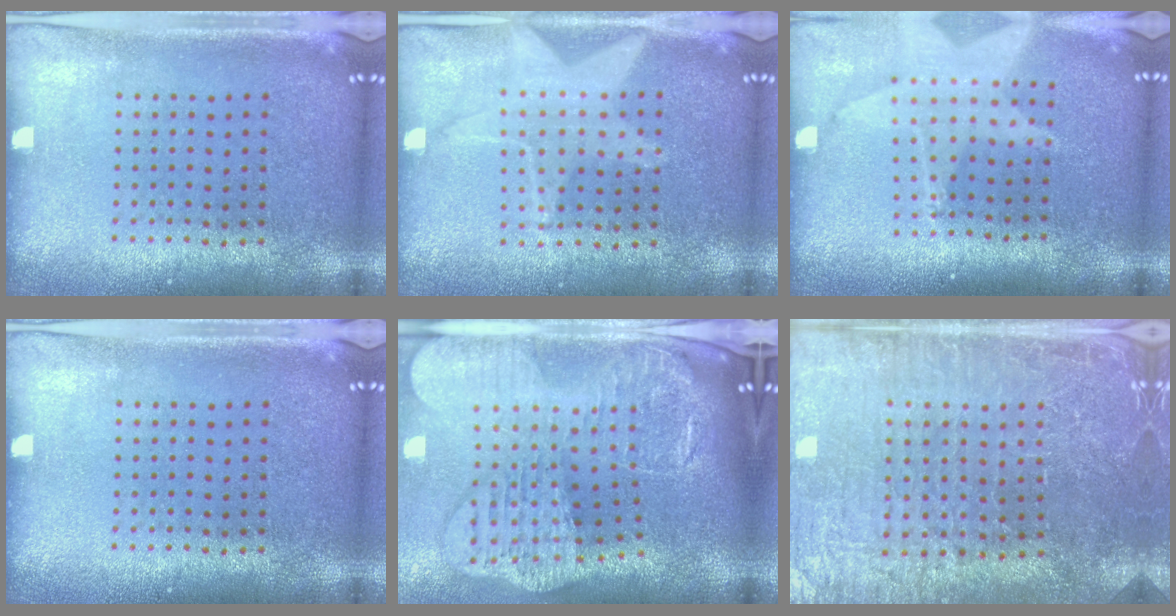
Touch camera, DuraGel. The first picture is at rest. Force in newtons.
{"total": 1.3, "press": 1.3, "slide": 0.4}
{"total": 2.0, "press": 1.6, "slide": 1.3}
{"total": 0.0}
{"total": 4.3, "press": 3.3, "slide": 2.8}
{"total": 3.3, "press": 3.3, "slide": 0.3}